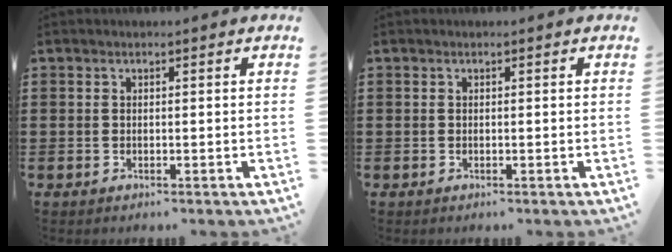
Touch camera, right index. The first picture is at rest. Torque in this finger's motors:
{"motor_torque": [1.07, 1.07, 0.00, 0.00]}